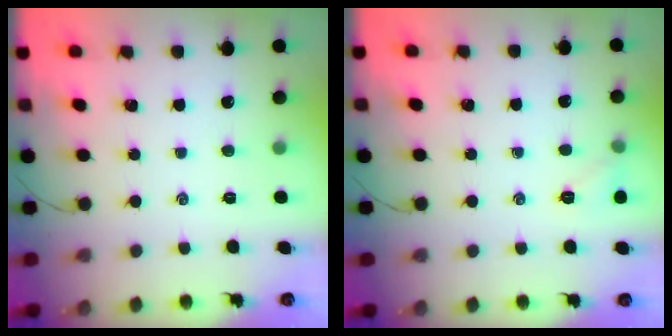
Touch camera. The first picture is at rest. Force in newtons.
{"total": 5.6, "press": 5.4, "slide": 1.6}